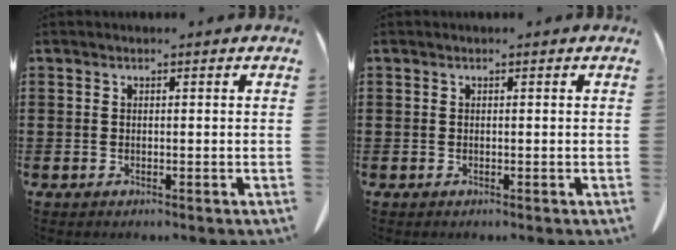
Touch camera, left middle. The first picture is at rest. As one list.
[{"total": 0.0}]